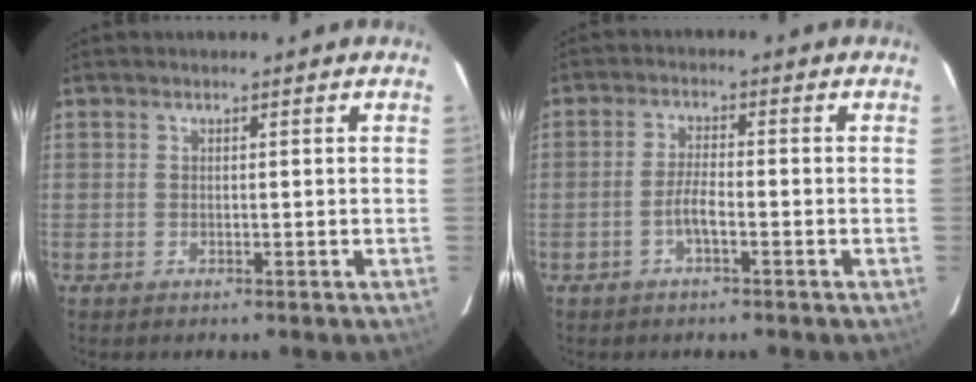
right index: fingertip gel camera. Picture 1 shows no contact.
{"total": 3.1, "force": [-1.6, 0.6, 2.6], "torque": [-0.057, 0.004, -0.032]}